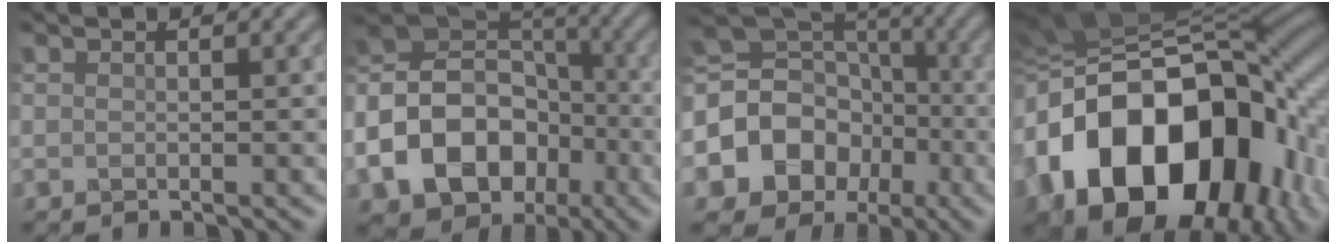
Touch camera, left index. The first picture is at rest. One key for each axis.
{"total": 15.3, "fx": -5.1, "fy": 12.2, "fz": 7.7, "tx": -0.162, "ty": -0.008, "tz": -0.101}
{"total": 12.2, "fx": -3.2, "fy": 10.6, "fz": 5.1, "tx": -0.120, "ty": -0.002, "tz": -0.074}
{"total": 19.2, "fx": -3.7, "fy": 13.6, "fz": 13.0, "tx": -0.259, "ty": -0.023, "tz": -0.044}